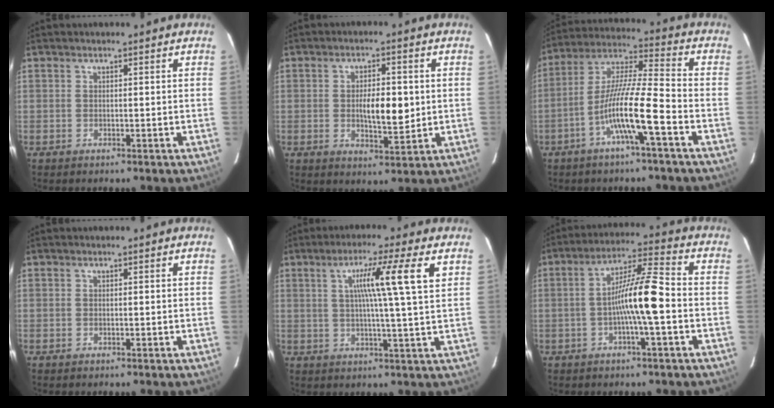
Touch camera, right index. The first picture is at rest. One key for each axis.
{"total": 6.7, "fx": 0.1, "fy": 2.3, "fz": 6.3, "tx": -0.103, "ty": -0.003, "tz": 0.004}
{"total": 12.1, "fx": -5.0, "fy": 0.0, "fz": 11.1, "tx": -0.217, "ty": 0.009, "tz": -0.095}
{"total": 0.0}
{"total": 9.9, "fx": 3.5, "fy": -1.4, "fz": 9.2, "tx": -0.149, "ty": 0.010, "tz": 0.053}
{"total": 9.8, "fx": -1.7, "fy": 0.2, "fz": 9.6, "tx": -0.174, "ty": 0.016, "tz": -0.036}